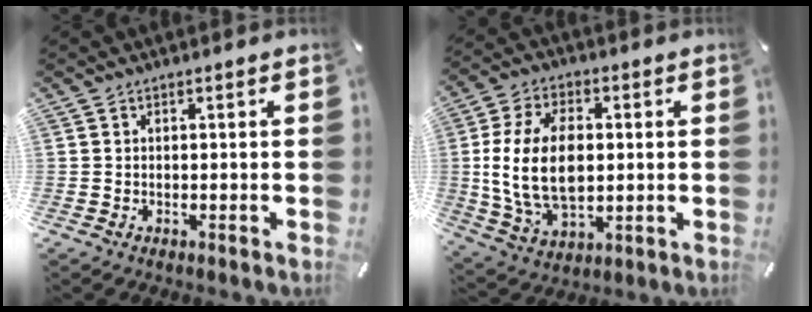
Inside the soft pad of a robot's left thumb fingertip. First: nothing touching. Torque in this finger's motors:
{"motor_torque": [0.28, 2.09, 1.72, -0.69, 0.55]}